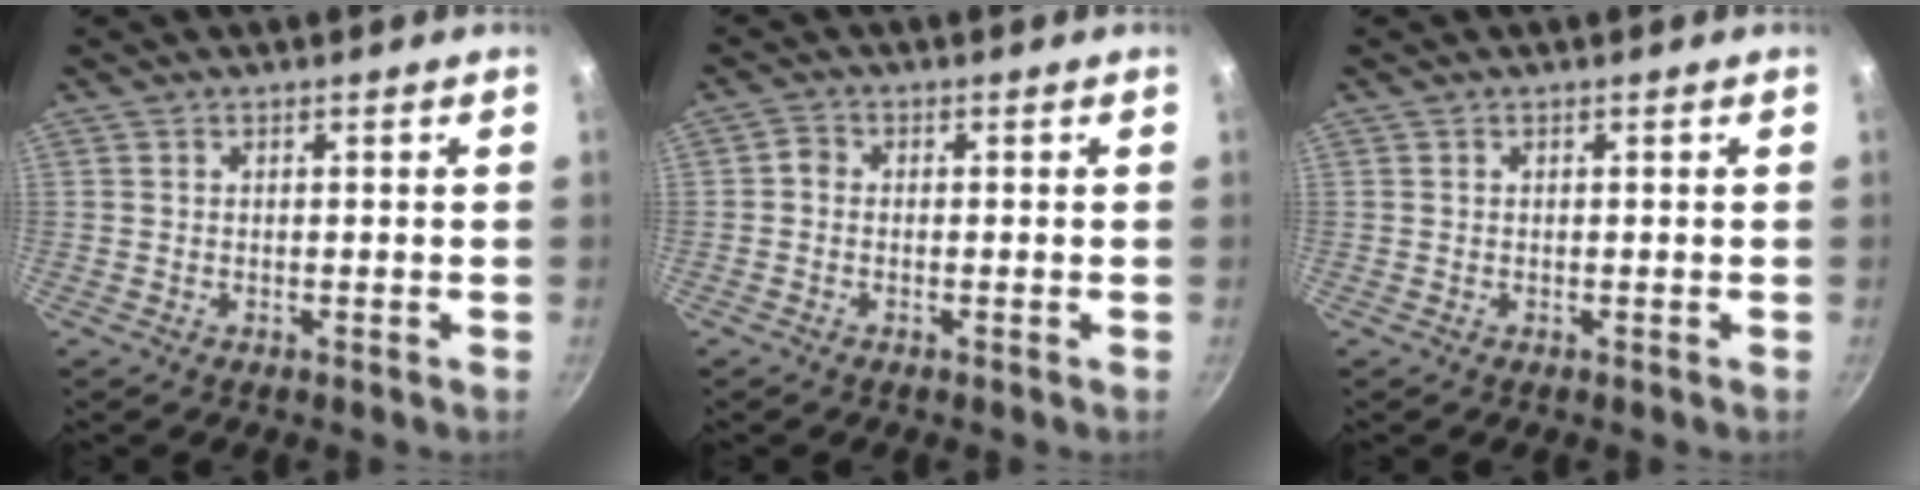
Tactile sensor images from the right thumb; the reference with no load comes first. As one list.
[{"total": 1.5, "force": [-0.5, 1.2, 0.7], "torque": [-0.012, 0.007, -0.015]}, {"total": 0.0}]